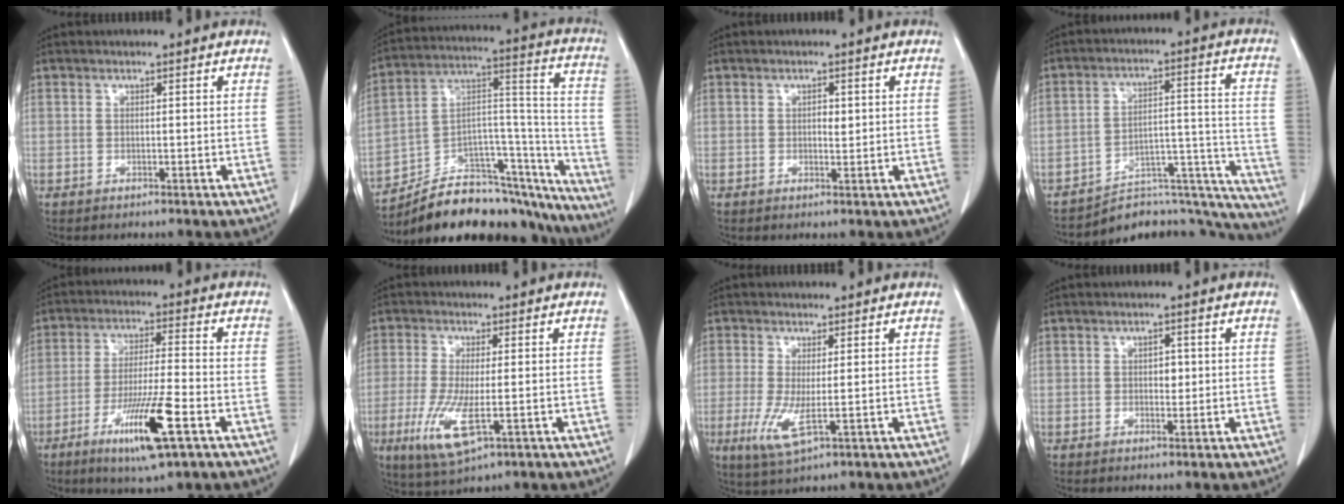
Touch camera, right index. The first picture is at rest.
{"total": 27.7, "force": [-23.7, 9.1, 11.2], "torque": [-0.132, 0.041, -0.346]}
{"total": 1.4, "force": [0.2, 0.8, 1.1], "torque": [-0.017, 0.000, 0.004]}
{"total": 18.7, "force": [-17.6, 5.6, 3.1], "torque": [0.008, 0.084, -0.228]}
{"total": 11.5, "force": [-5.3, 0.4, 10.2], "torque": [-0.184, -0.022, -0.092]}
{"total": 8.3, "force": [-2.6, 1.8, 7.7], "torque": [-0.163, -0.025, -0.044]}
{"total": 5.3, "force": [-1.0, 0.9, 5.1], "torque": [-0.112, -0.018, -0.016]}
{"total": 1.7, "force": [0.1, 1.1, 1.3], "torque": [-0.016, 0.001, 0.003]}